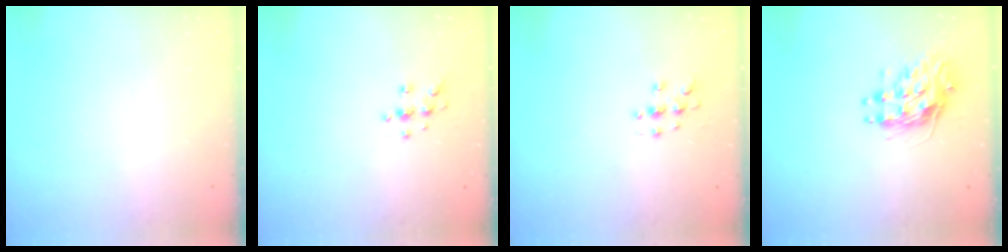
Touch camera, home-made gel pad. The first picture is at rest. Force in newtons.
{"total": 4.9, "press": 4.8, "slide": 0.6}
{"total": 3.0, "press": 3.0, "slide": 0.3}
{"total": 9.6, "press": 9.6, "slide": 0.3}